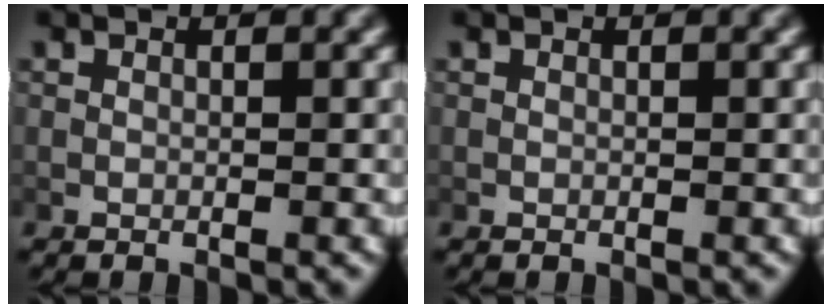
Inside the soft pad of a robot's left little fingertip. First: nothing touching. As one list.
[{"total": 0.0}]